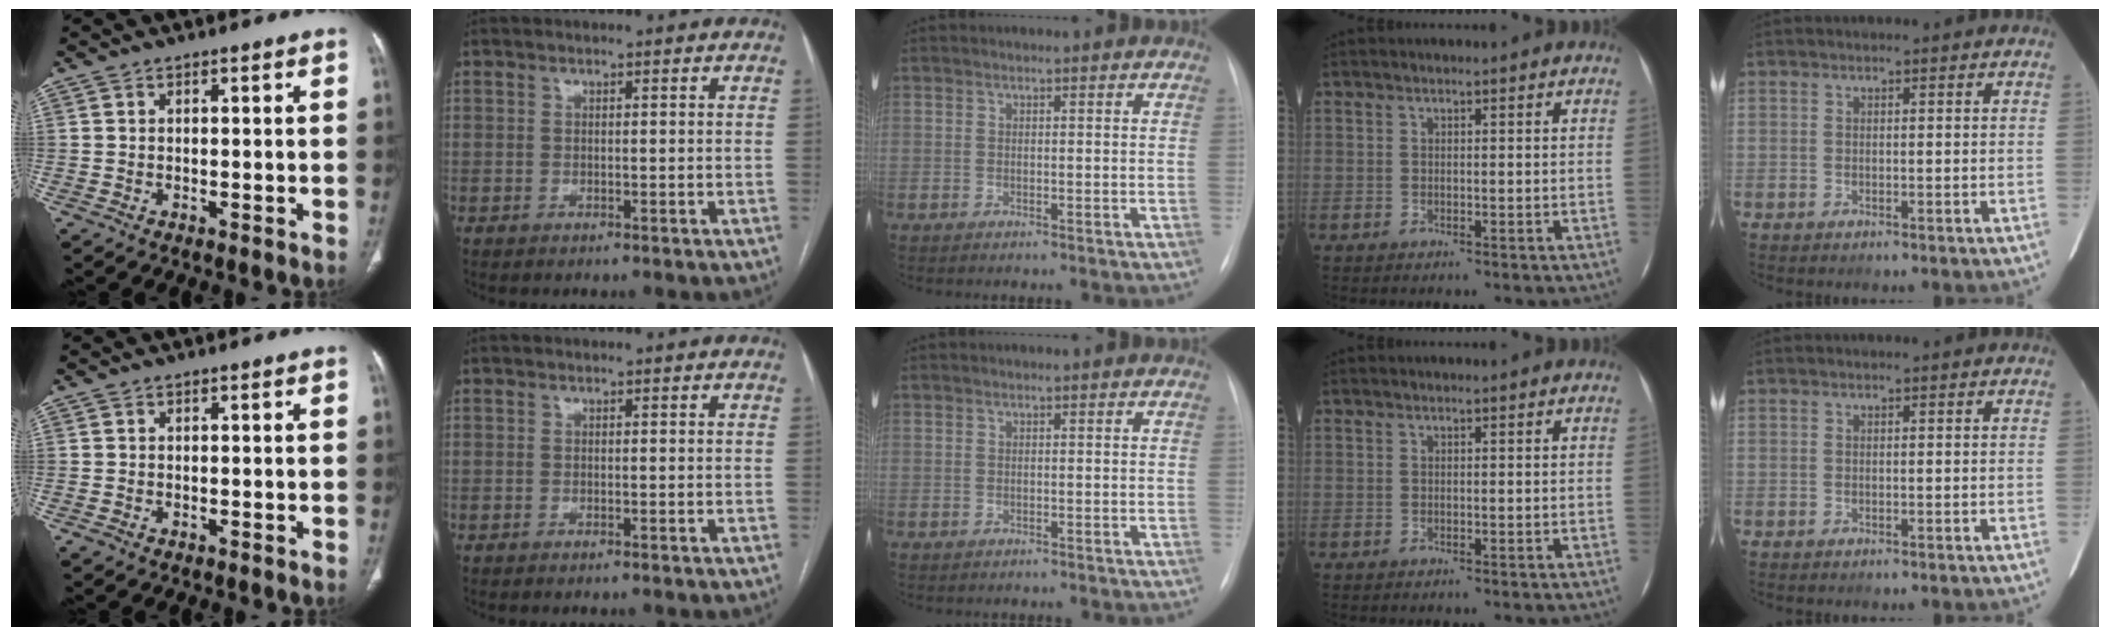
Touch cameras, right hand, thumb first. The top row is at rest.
{"thumb": {"total": 0.9, "force": [-0.4, 0.6, 0.4], "torque": [-0.014, 0.000, -0.007]}}